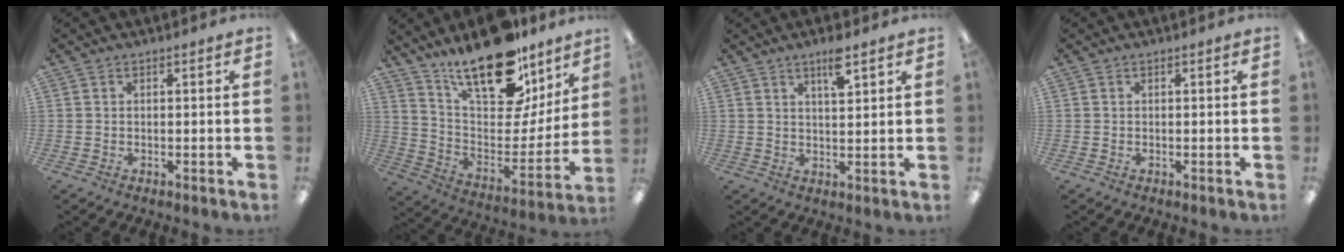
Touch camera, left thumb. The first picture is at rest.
{"total": 24.6, "force": [17.7, 10.6, 13.5], "torque": [-0.195, -0.119, 0.306]}
{"total": 5.3, "force": [3.6, 1.2, 3.7], "torque": [-0.059, -0.012, 0.057]}
{"total": 0.0}